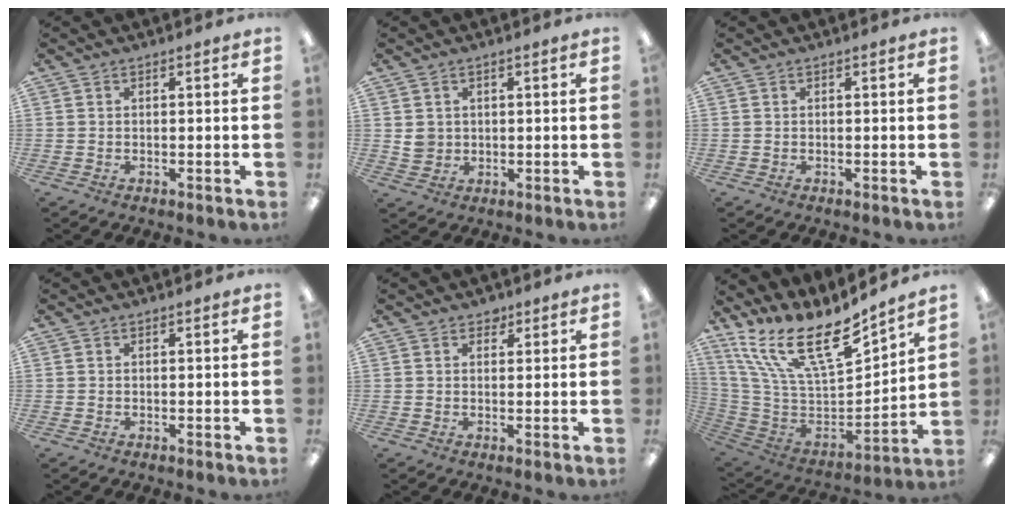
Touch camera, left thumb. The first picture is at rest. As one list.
[{"total": 3.1, "force": [0.8, 2.9, 0.8], "torque": [-0.011, 0.003, 0.014]}, {"total": 0.0}, {"total": 0.0}, {"total": 1.9, "force": [1.4, 1.2, 0.5], "torque": [0.005, -0.006, 0.022]}, {"total": 21.2, "force": [13.8, 8.1, 14.0], "torque": [-0.255, -0.094, 0.244]}]